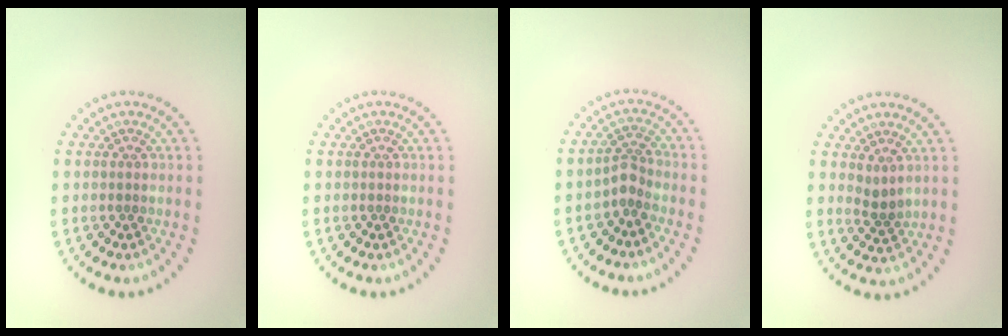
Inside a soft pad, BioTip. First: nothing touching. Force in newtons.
{"total": 0.0}
{"total": 2.0, "press": 1.5, "slide": 1.3}
{"total": 1.4, "press": 1.0, "slide": 1.0}